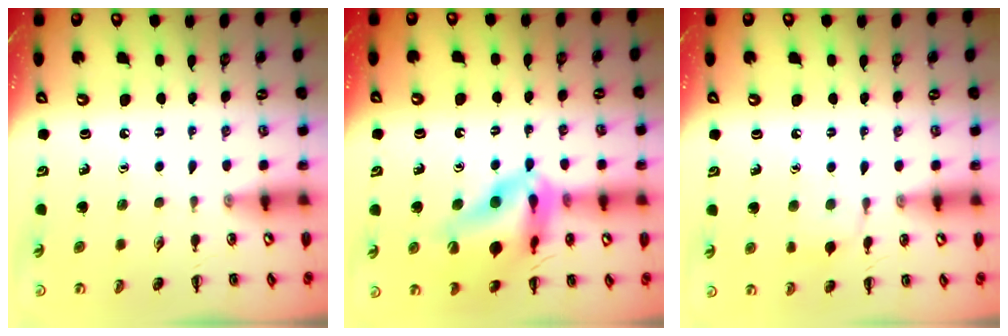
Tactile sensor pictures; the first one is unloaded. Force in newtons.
{"total": 16.9, "press": 16.6, "slide": 3.3}
{"total": 7.1, "press": 6.7, "slide": 2.1}